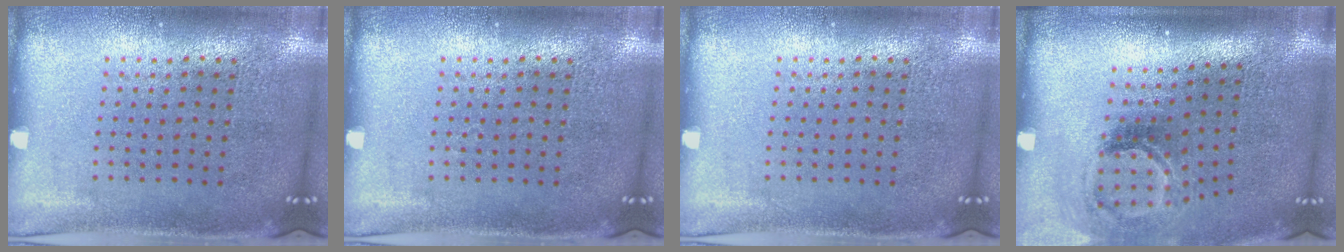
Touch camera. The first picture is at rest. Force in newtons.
{"total": 0.0}
{"total": 0.0}
{"total": 2.1, "press": 1.3, "slide": 1.6}